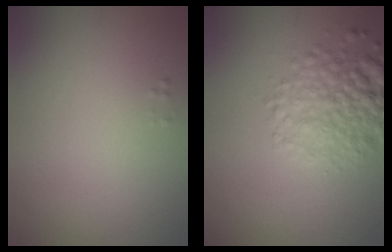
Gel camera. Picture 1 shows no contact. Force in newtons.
{"total": 4.7, "press": 4.7, "slide": 0.3}